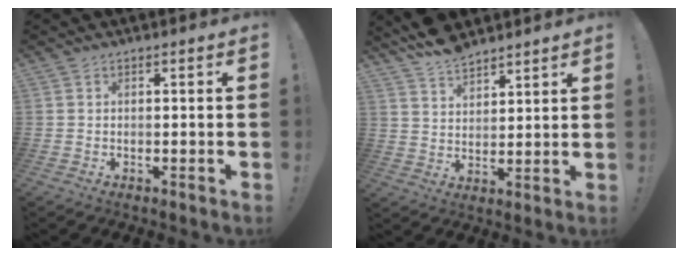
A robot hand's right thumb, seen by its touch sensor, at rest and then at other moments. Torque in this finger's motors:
{"motor_torque": [-1.71, 1.61, -1.31, 1.46, -0.05]}